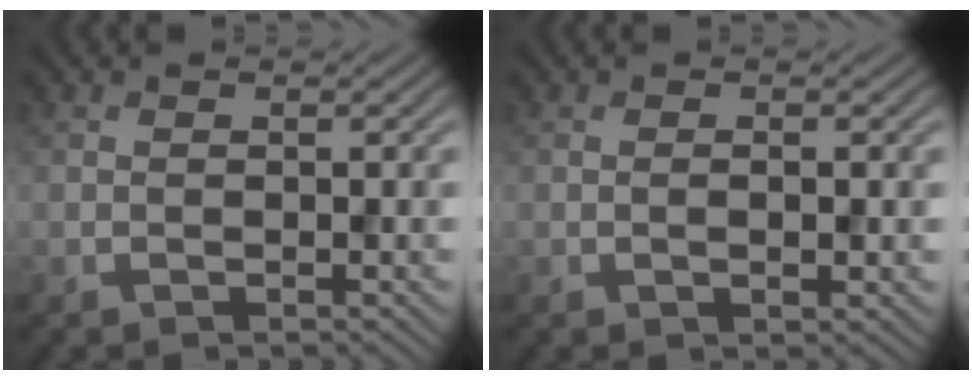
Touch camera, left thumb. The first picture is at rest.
{"total": 1.5, "force": [-0.3, 0.4, 1.4], "torque": [-0.024, -0.001, -0.003]}